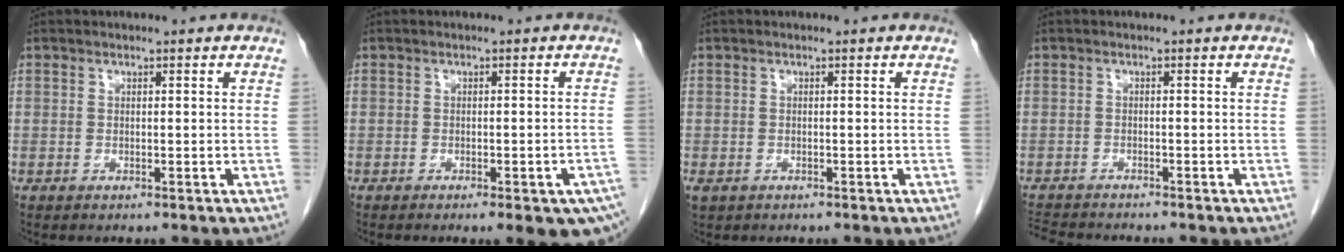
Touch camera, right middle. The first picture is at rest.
{"total": 8.5, "force": [-5.6, 2.1, 6.1], "torque": [-0.051, -0.002, -0.067]}
{"total": 1.4, "force": [-0.9, 0.9, 0.7], "torque": [-0.017, -0.001, -0.007]}
{"total": 5.4, "force": [-5.3, 0.3, 1.4], "torque": [-0.024, -0.015, -0.088]}